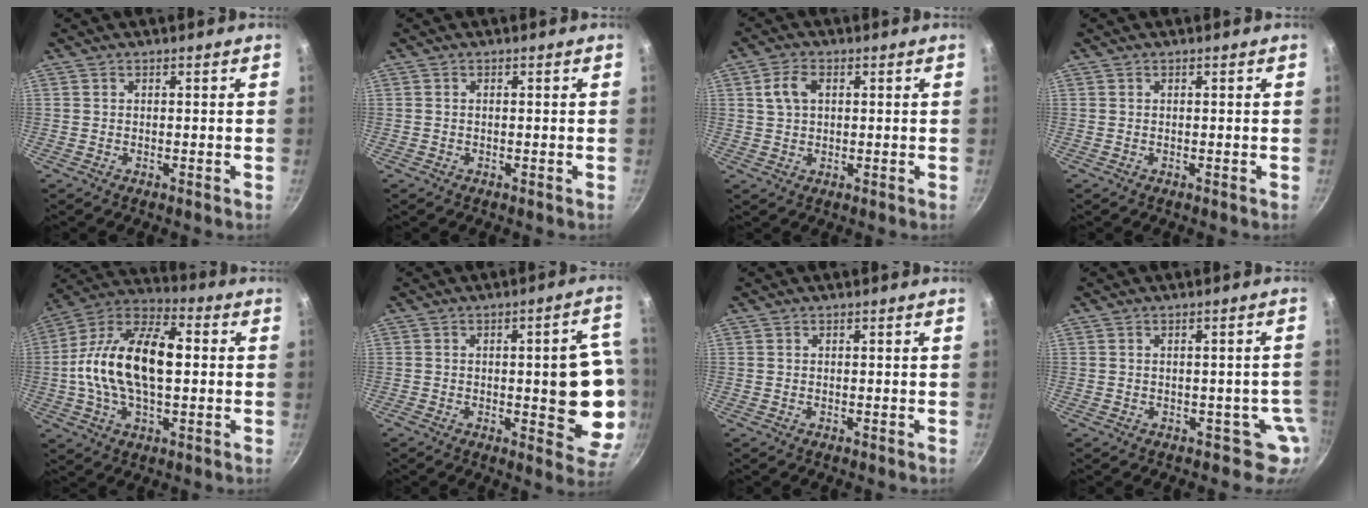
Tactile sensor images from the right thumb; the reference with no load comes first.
{"total": 0.0}
{"total": 4.7, "force": [1.3, 3.1, 3.3], "torque": [-0.053, 0.006, 0.022]}
{"total": 0.0}
{"total": 20.2, "force": [0.5, 10.8, 17.0], "torque": [-0.299, 0.038, -0.010]}
{"total": 15.1, "force": [-1.0, 5.5, 14.0], "torque": [-0.132, 0.006, -0.014]}
{"total": 0.0}
{"total": 3.3, "force": [-1.2, 3.0, 0.9], "torque": [0.037, 0.027, -0.011]}